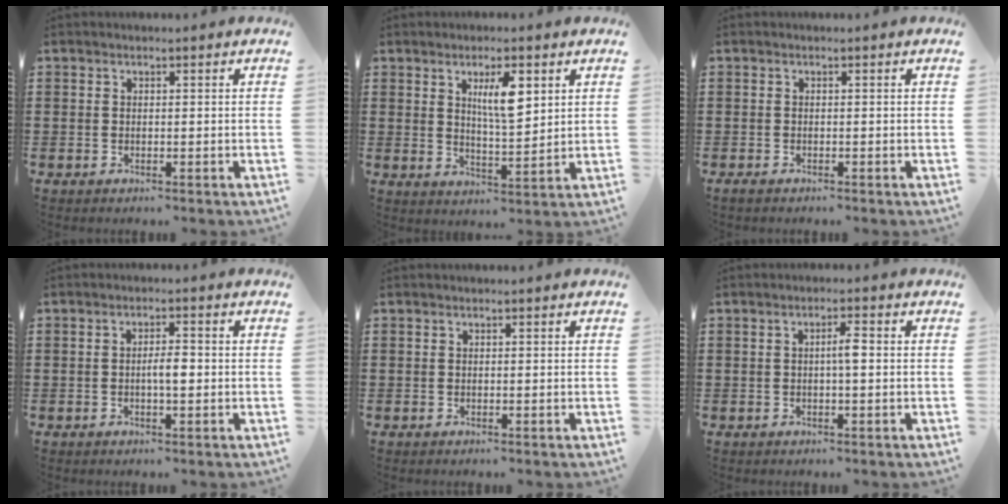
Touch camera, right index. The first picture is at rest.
{"total": 6.1, "force": [2.5, 1.8, 5.2], "torque": [-0.094, 0.000, 0.037]}
{"total": 0.6, "force": [-0.5, 0.1, 0.2], "torque": [-0.005, -0.004, -0.010]}
{"total": 3.0, "force": [-0.4, 0.8, 2.9], "torque": [-0.060, -0.001, -0.011]}
{"total": 0.0}
{"total": 2.6, "force": [-0.1, 0.4, 2.6], "torque": [-0.047, 0.002, -0.004]}